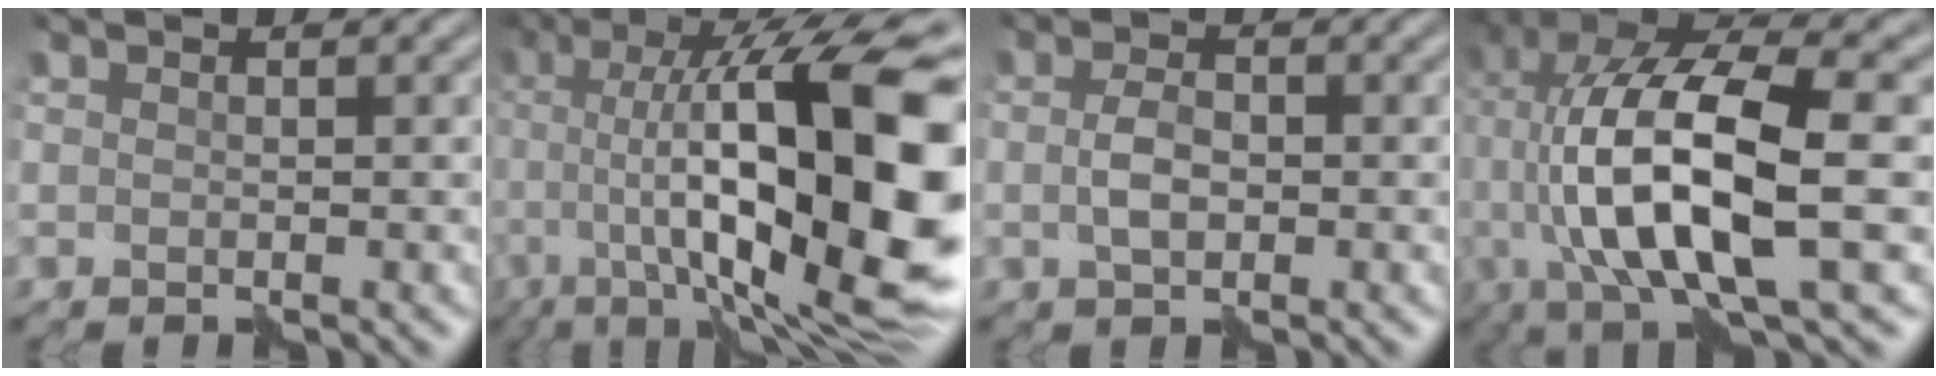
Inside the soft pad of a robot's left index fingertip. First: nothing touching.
{"total": 18.2, "force": [0.8, 5.7, 17.3], "torque": [-0.257, 0.032, 0.014]}
{"total": 2.2, "force": [-0.4, 1.3, 1.8], "torque": [-0.041, 0.000, -0.011]}
{"total": 13.4, "force": [-0.8, 4.5, 12.6], "torque": [-0.234, 0.013, -0.021]}